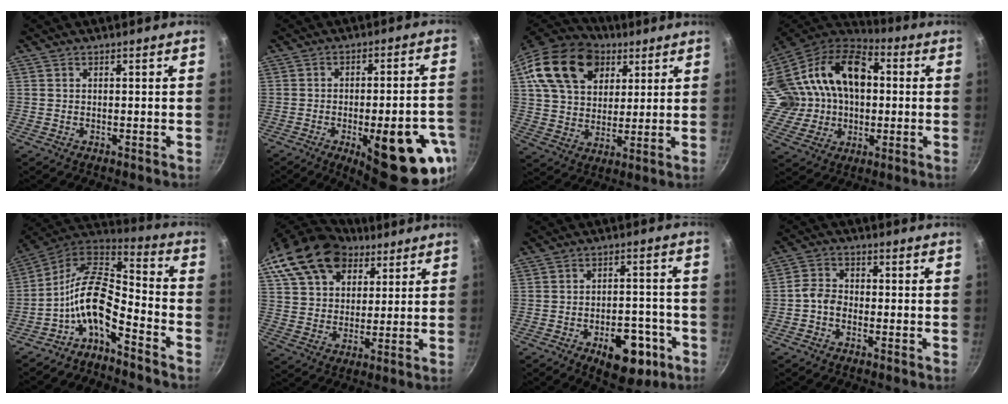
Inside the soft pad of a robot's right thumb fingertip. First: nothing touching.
{"total": 21.4, "force": [-8.7, 7.2, 18.2], "torque": [-0.191, 0.021, -0.106]}
{"total": 21.1, "force": [8.9, 15.1, 11.7], "torque": [-0.191, 0.005, 0.157]}
{"total": 26.1, "force": [3.5, 19.8, 16.7], "torque": [-0.335, 0.048, 0.064]}
{"total": 13.3, "force": [-6.8, 5.6, 9.9], "torque": [-0.187, 0.077, -0.145]}
{"total": 21.2, "force": [11.5, 14.3, 10.5], "torque": [-0.200, 0.011, 0.208]}
{"total": 12.6, "force": [-5.6, 7.0, 8.9], "torque": [-0.075, 0.033, -0.064]}
{"total": 3.9, "force": [-1.5, 3.0, 2.1], "torque": [-0.033, 0.021, -0.037]}